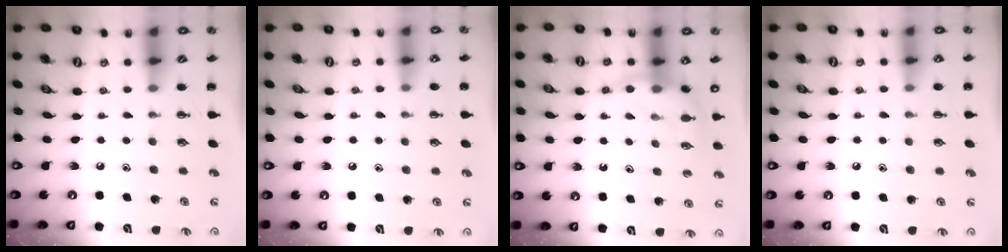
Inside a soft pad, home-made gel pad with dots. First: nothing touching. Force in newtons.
{"total": 6.7, "press": 6.3, "slide": 2.3}
{"total": 8.1, "press": 8.0, "slide": 1.1}
{"total": 5.6, "press": 5.3, "slide": 1.8}